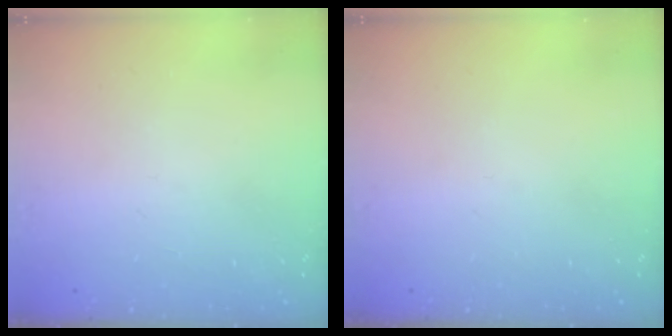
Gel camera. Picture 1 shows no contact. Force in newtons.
{"total": 0.0}